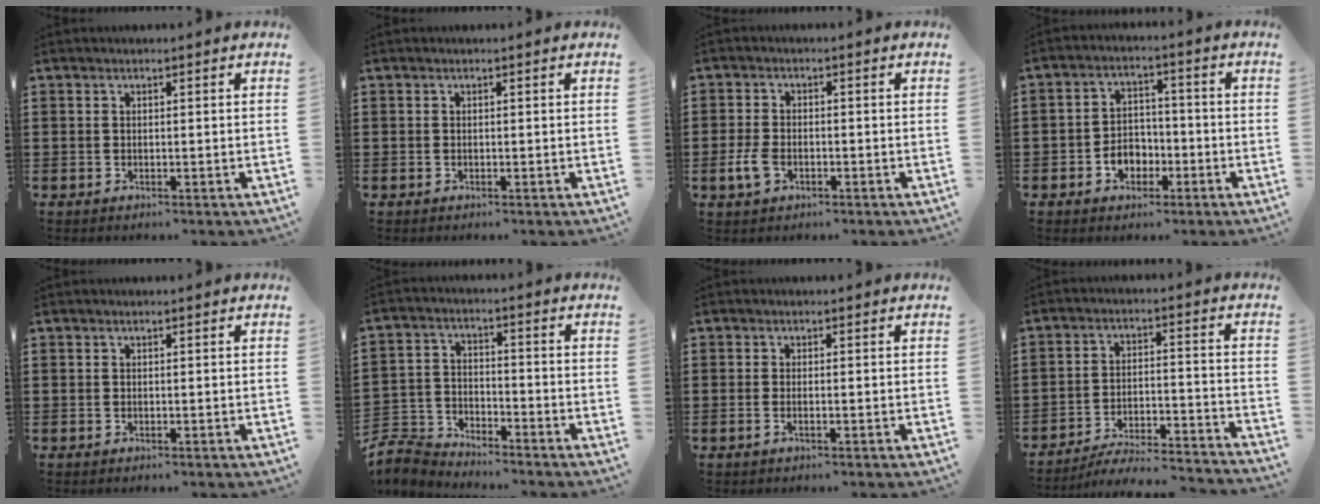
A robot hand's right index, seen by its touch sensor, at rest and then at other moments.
{"total": 0.0}
{"total": 3.7, "force": [-1.3, 2.1, 2.8], "torque": [-0.077, -0.010, -0.029]}
{"total": 4.5, "force": [-2.0, 3.4, 2.1], "torque": [-0.037, 0.002, -0.040]}
{"total": 0.0}
{"total": 5.6, "force": [-5.5, 1.1, 0.5], "torque": [-0.037, -0.003, -0.117]}
{"total": 0.7, "force": [-0.3, 0.0, 0.6], "torque": [-0.011, -0.004, -0.006]}
{"total": 6.1, "force": [-5.7, 0.3, 2.0], "torque": [-0.039, -0.004, -0.113]}